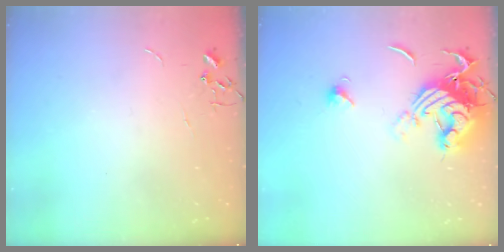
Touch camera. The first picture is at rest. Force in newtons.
{"total": 14.2, "press": 14.1, "slide": 1.4}